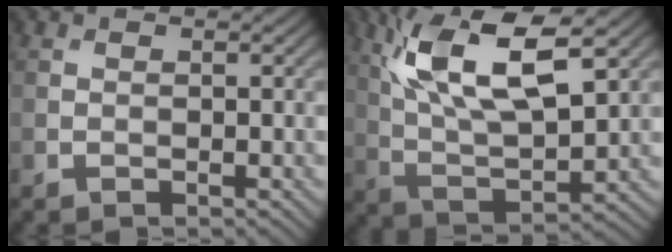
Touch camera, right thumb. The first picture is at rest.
{"total": 13.9, "force": [6.0, 5.0, 11.5], "torque": [-0.245, 0.010, 0.117]}